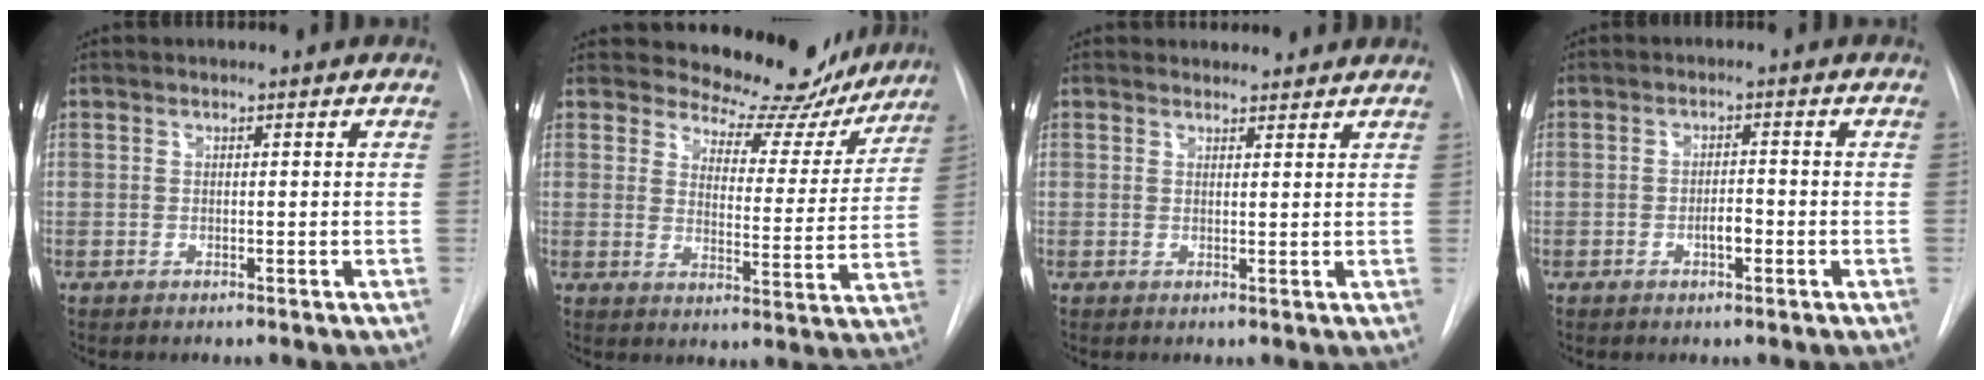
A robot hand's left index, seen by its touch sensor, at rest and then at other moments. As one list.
[{"total": 14.9, "force": [13.8, 5.2, 2.4], "torque": [-0.005, -0.032, 0.153]}, {"total": 4.1, "force": [3.9, 1.3, 0.2], "torque": [0.003, 0.013, 0.045]}, {"total": 2.3, "force": [-0.9, 0.8, 2.0], "torque": [-0.030, 0.003, -0.015]}]